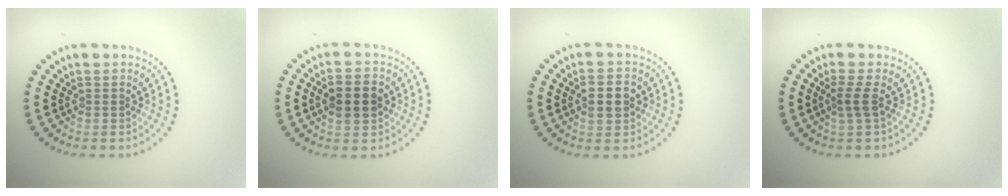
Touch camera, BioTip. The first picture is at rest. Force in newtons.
{"total": 3.1, "press": 3.1, "slide": 0.3}
{"total": 3.0, "press": 2.9, "slide": 0.2}
{"total": 1.7, "press": 1.2, "slide": 1.3}